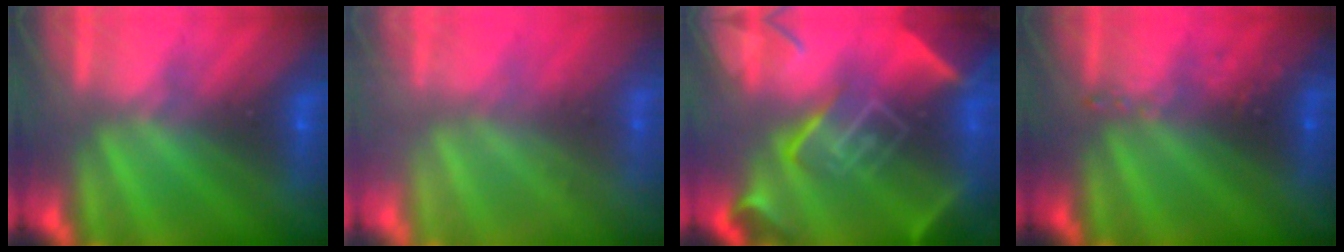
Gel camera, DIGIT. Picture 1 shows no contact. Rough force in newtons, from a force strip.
{"total": 2.2}
{"total": 8.1}
{"total": 2.5}